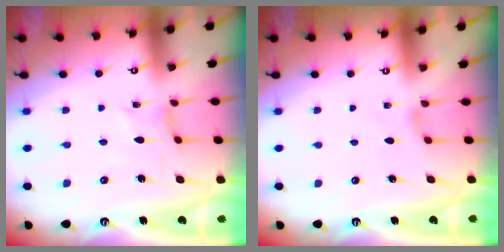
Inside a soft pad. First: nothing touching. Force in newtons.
{"total": 1.9, "press": 1.8, "slide": 0.5}